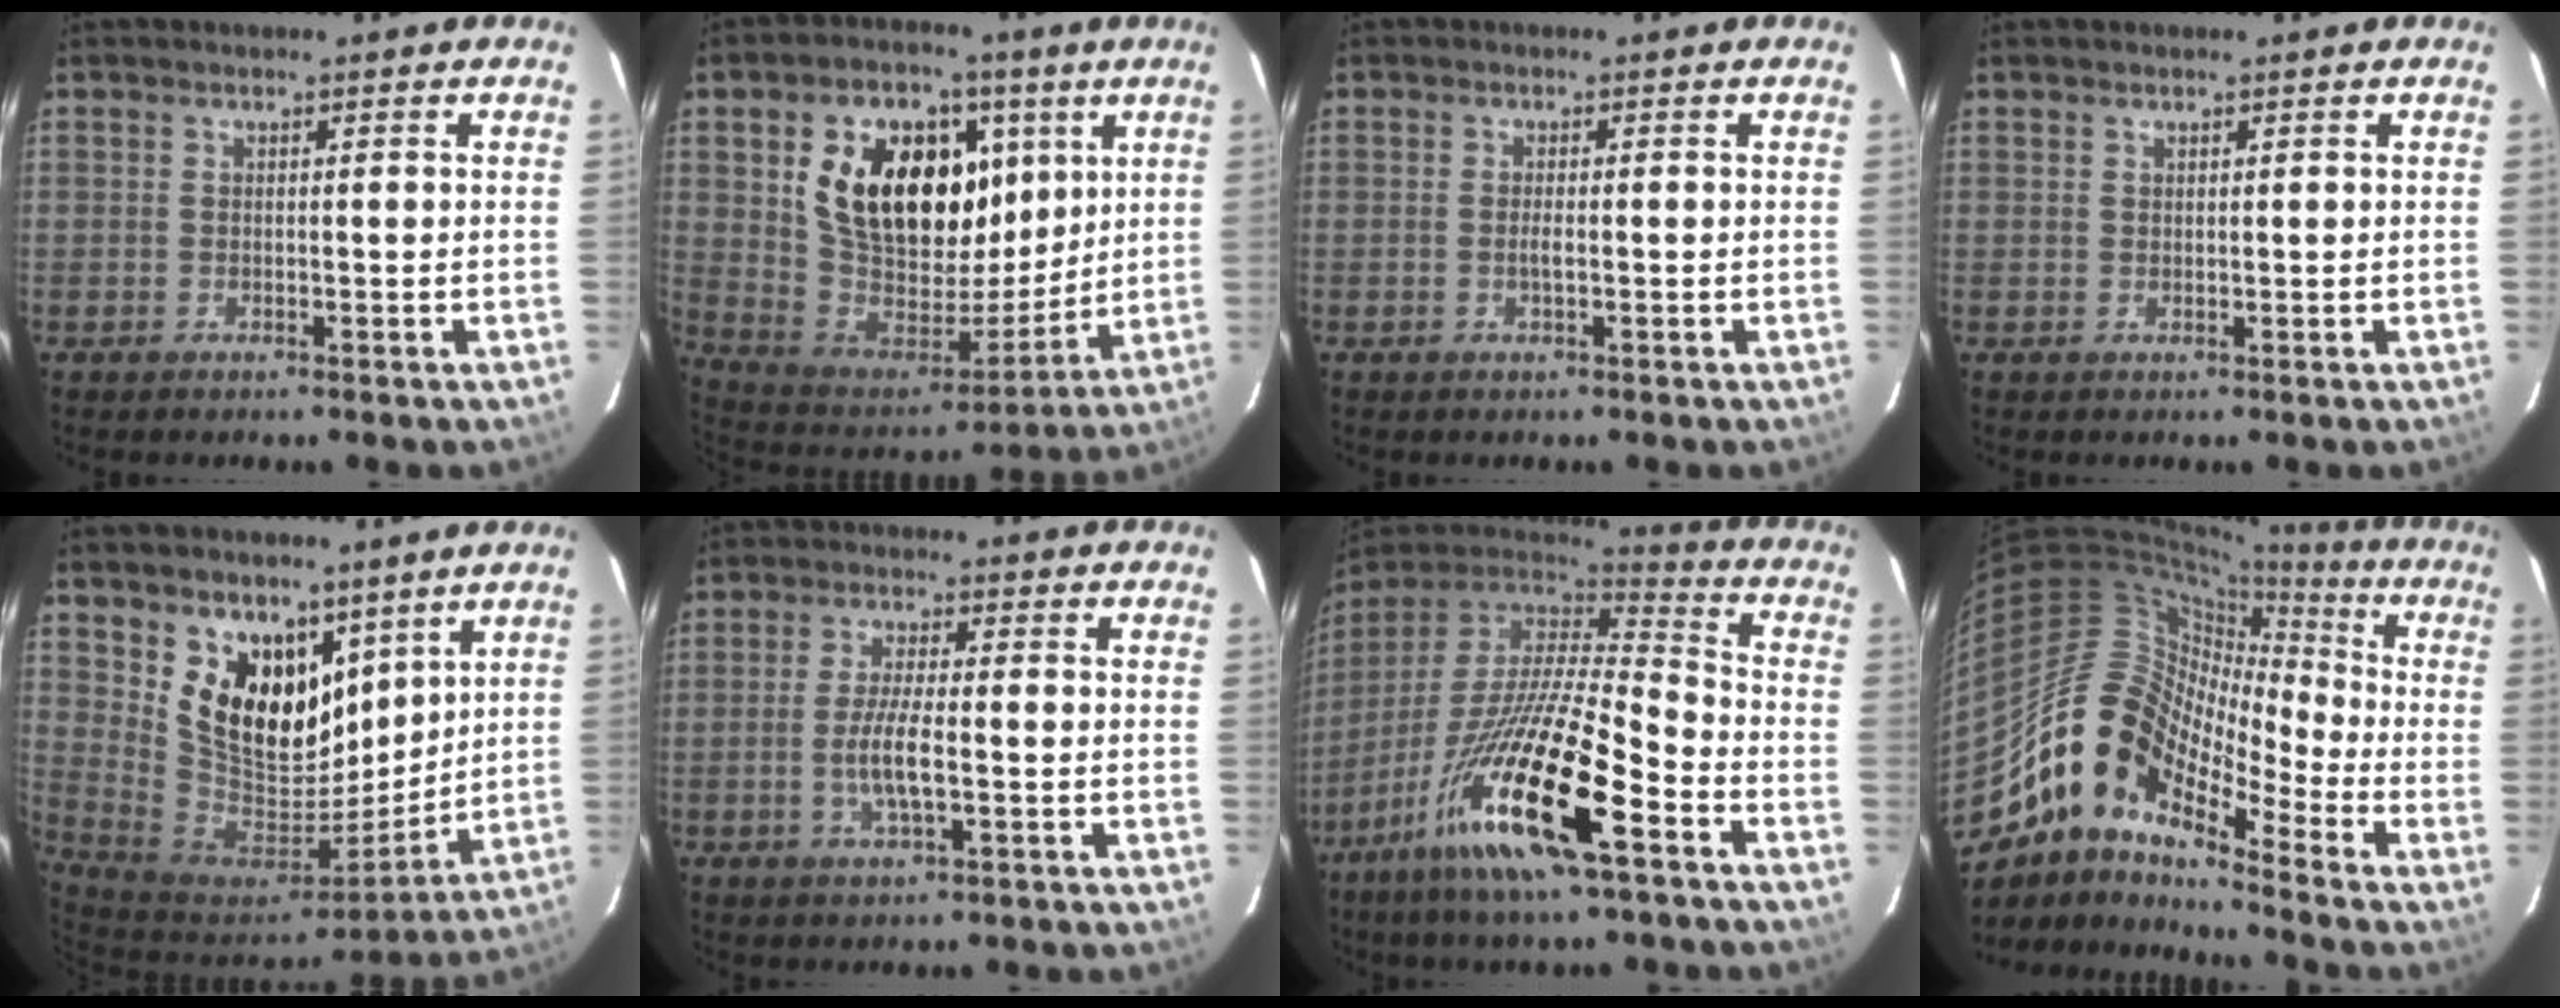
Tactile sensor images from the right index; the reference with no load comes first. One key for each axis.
{"total": 22.9, "fx": 7.6, "fy": 14.5, "fz": 16.0, "tx": -0.312, "ty": 0.025, "tz": 0.149}
{"total": 1.3, "fx": -0.3, "fy": 0.2, "fz": 1.2, "tx": -0.023, "ty": -0.002, "tz": -0.007}
{"total": 0.7, "fx": 0.4, "fy": 0.6, "fz": 0.0, "tx": 0.002, "ty": 0.003, "tz": 0.006}
{"total": 16.2, "fx": 9.1, "fy": 10.3, "fz": 8.6, "tx": -0.173, "ty": -0.012, "tz": 0.184}
{"total": 6.2, "fx": -1.5, "fy": 1.3, "fz": 5.9, "tx": -0.115, "ty": -0.004, "tz": -0.030}
{"total": 23.4, "fx": -12.6, "fy": 4.2, "fz": 19.3, "tx": -0.364, "ty": -0.044, "tz": -0.239}
{"total": 16.2, "fx": -10.6, "fy": 6.8, "fz": 10.2, "tx": -0.166, "ty": 0.001, "tz": -0.217}